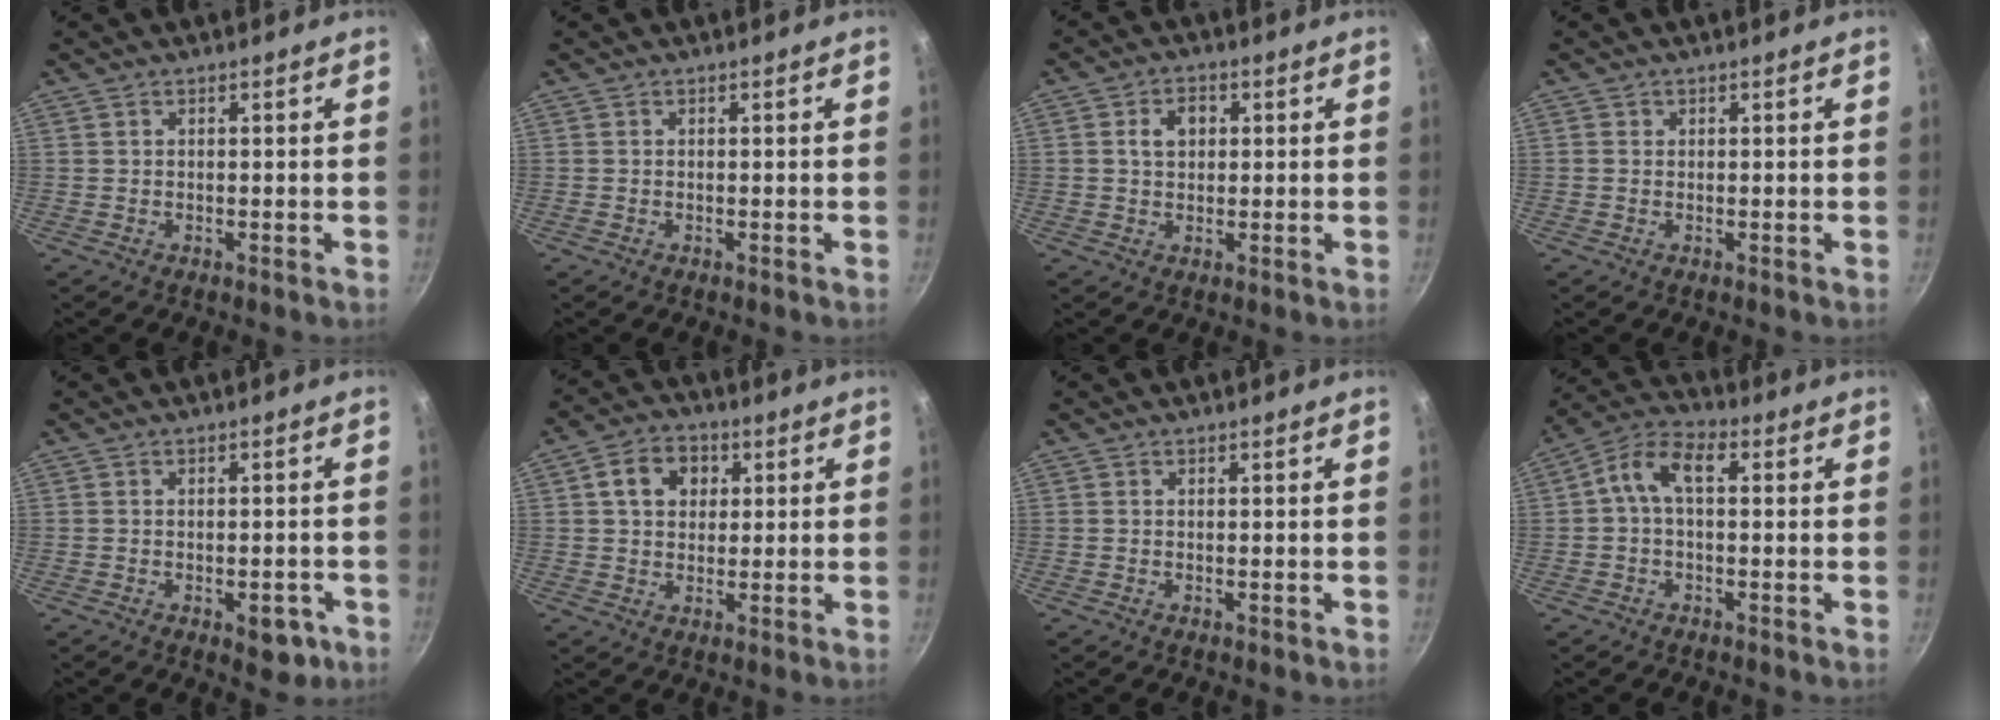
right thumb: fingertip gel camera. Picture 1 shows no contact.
{"total": 0.0}
{"total": 4.7, "force": [0.9, 3.5, 2.9], "torque": [-0.031, 0.007, 0.010]}
{"total": 0.5, "force": [0.1, 0.5, 0.1], "torque": [0.000, 0.001, -0.001]}
{"total": 5.2, "force": [-2.2, 2.7, 3.9], "torque": [-0.029, 0.014, -0.021]}
{"total": 8.0, "force": [2.4, 6.3, 4.3], "torque": [-0.049, 0.007, 0.030]}
{"total": 0.0}
{"total": 8.2, "force": [1.0, 4.8, 6.5], "torque": [-0.116, 0.029, 0.003]}